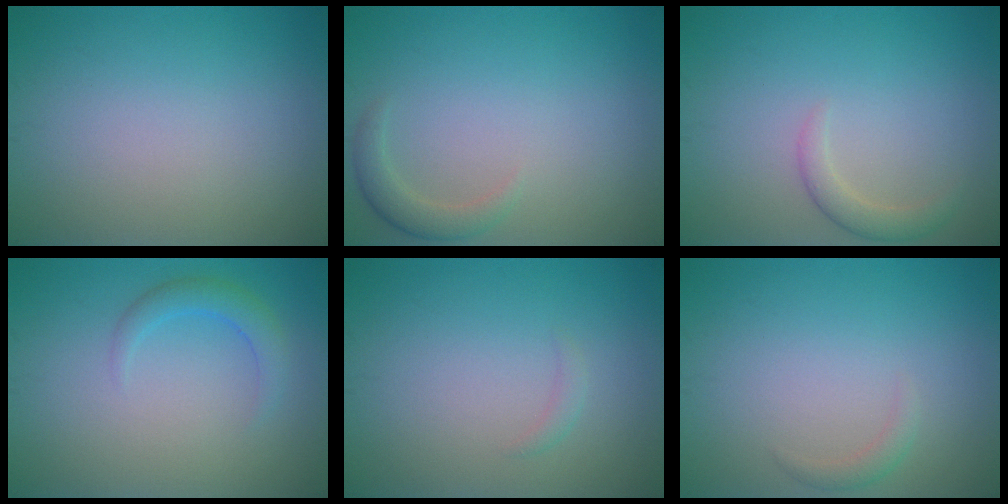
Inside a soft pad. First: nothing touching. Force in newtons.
{"total": 1.9, "press": 1.9, "slide": 0.3}
{"total": 1.8, "press": 1.8, "slide": 0.2}
{"total": 2.1, "press": 2.1, "slide": 0.3}
{"total": 0.7, "press": 0.7, "slide": 0.0}
{"total": 1.0, "press": 1.0, "slide": 0.0}